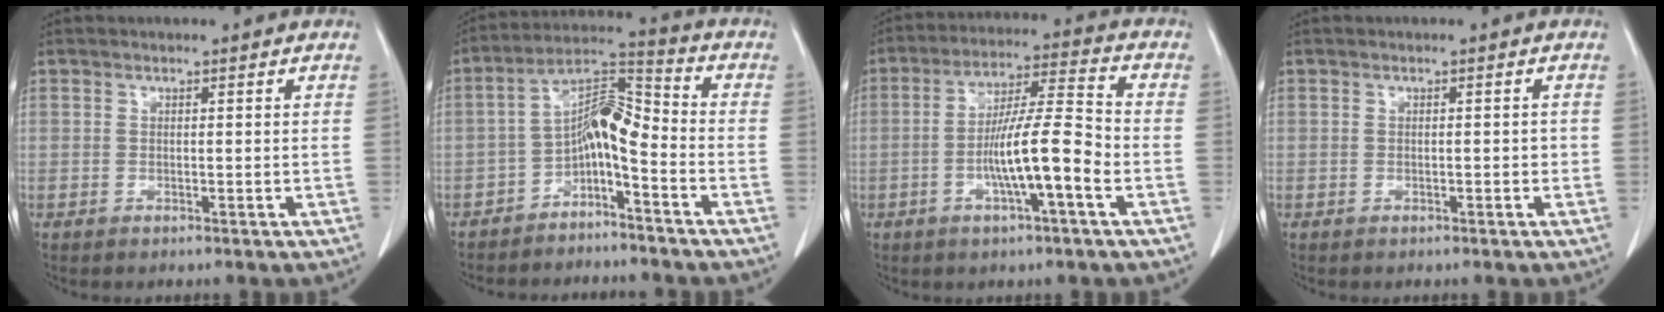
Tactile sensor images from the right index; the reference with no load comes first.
{"total": 8.1, "force": [-3.9, 2.1, 6.8], "torque": [-0.120, 0.032, -0.071]}
{"total": 11.2, "force": [-3.2, 0.4, 10.7], "torque": [-0.193, 0.008, -0.062]}
{"total": 1.0, "force": [-0.2, 0.4, 0.9], "torque": [-0.011, 0.002, -0.003]}